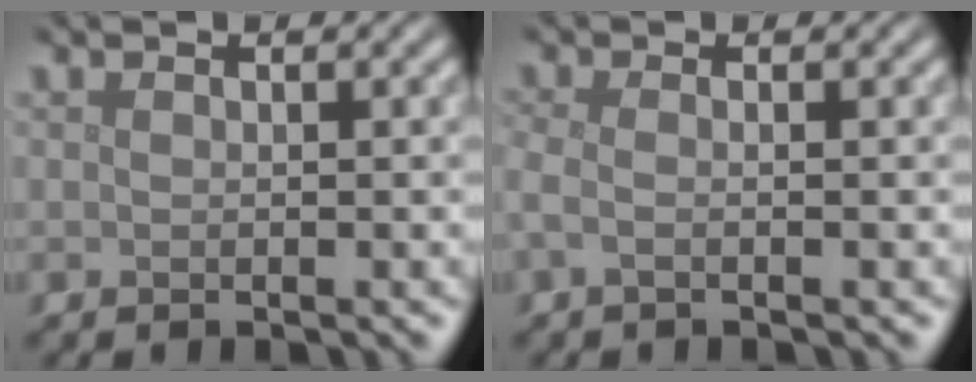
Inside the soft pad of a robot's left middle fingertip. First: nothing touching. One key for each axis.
{"total": 1.5, "fx": -0.4, "fy": 0.6, "fz": 1.3, "tx": -0.028, "ty": -0.008, "tz": -0.015}